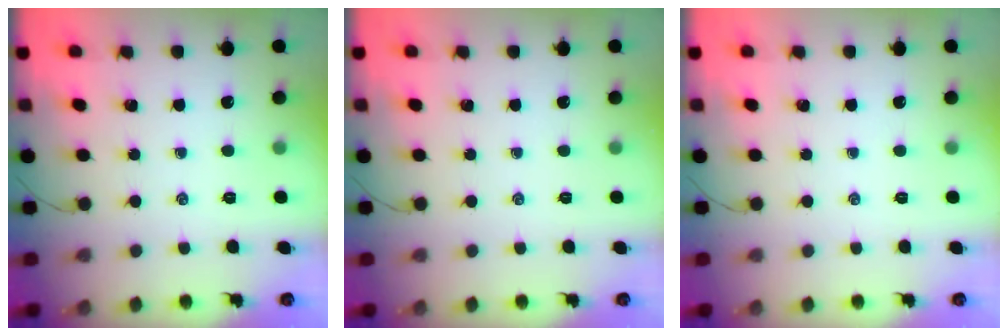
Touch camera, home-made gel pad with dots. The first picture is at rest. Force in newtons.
{"total": 0.0}
{"total": 0.0}